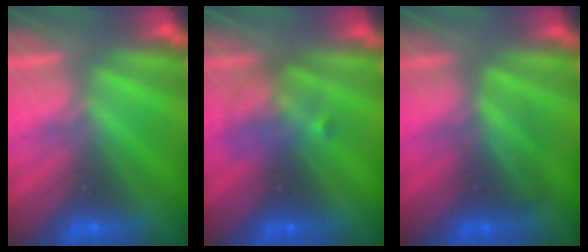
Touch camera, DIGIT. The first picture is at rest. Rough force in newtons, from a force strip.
{"total": 2.4}
{"total": 2.4}